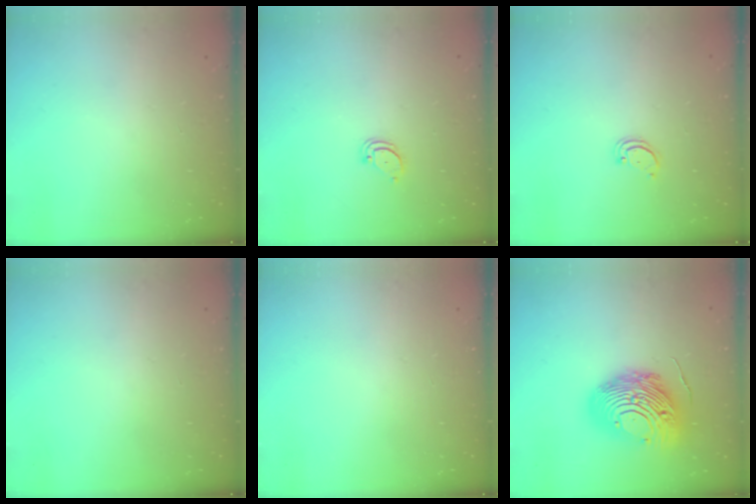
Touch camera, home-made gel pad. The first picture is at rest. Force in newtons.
{"total": 2.7, "press": 2.7, "slide": 0.2}
{"total": 1.8, "press": 1.8, "slide": 0.2}
{"total": 0.0}
{"total": 0.0}
{"total": 17.6, "press": 17.5, "slide": 2.2}